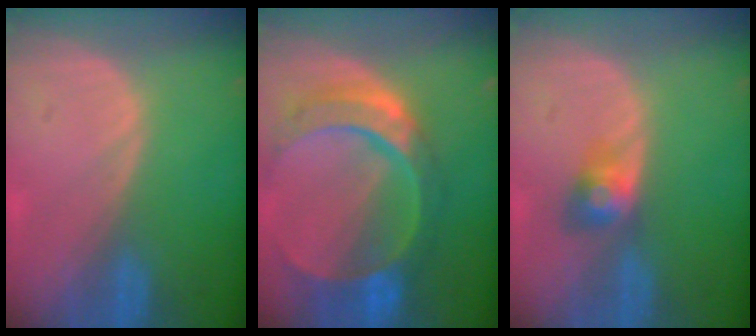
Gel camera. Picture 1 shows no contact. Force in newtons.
{"total": 11.1, "press": 9.4, "slide": 6.0}
{"total": 3.3, "press": 3.3, "slide": 0.3}